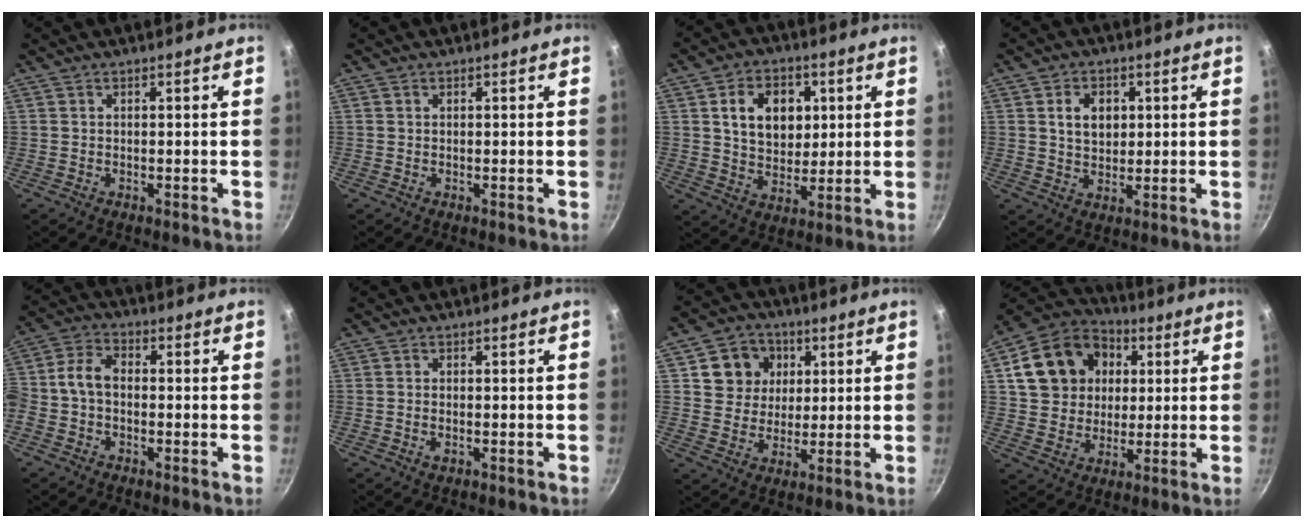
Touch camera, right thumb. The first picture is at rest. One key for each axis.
{"total": 0.0}
{"total": 11.9, "fx": 3.0, "fy": 8.9, "fz": 7.3, "tx": -0.083, "ty": -0.006, "tz": 0.049}
{"total": 6.2, "fx": 1.5, "fy": 4.6, "fz": 3.9, "tx": -0.047, "ty": -0.003, "tz": 0.027}
{"total": 7.0, "fx": -1.3, "fy": 4.9, "fz": 4.8, "tx": -0.099, "ty": 0.034, "tz": -0.041}
{"total": 1.2, "fx": -0.4, "fy": 0.6, "fz": 1.0, "tx": -0.022, "ty": 0.000, "tz": -0.008}
{"total": 9.8, "fx": 3.1, "fy": 8.6, "fz": 3.3, "tx": -0.022, "ty": 0.001, "tz": 0.050}
{"total": 17.0, "fx": 4.2, "fy": 14.2, "fz": 8.3, "tx": -0.135, "ty": 0.021, "tz": 0.071}